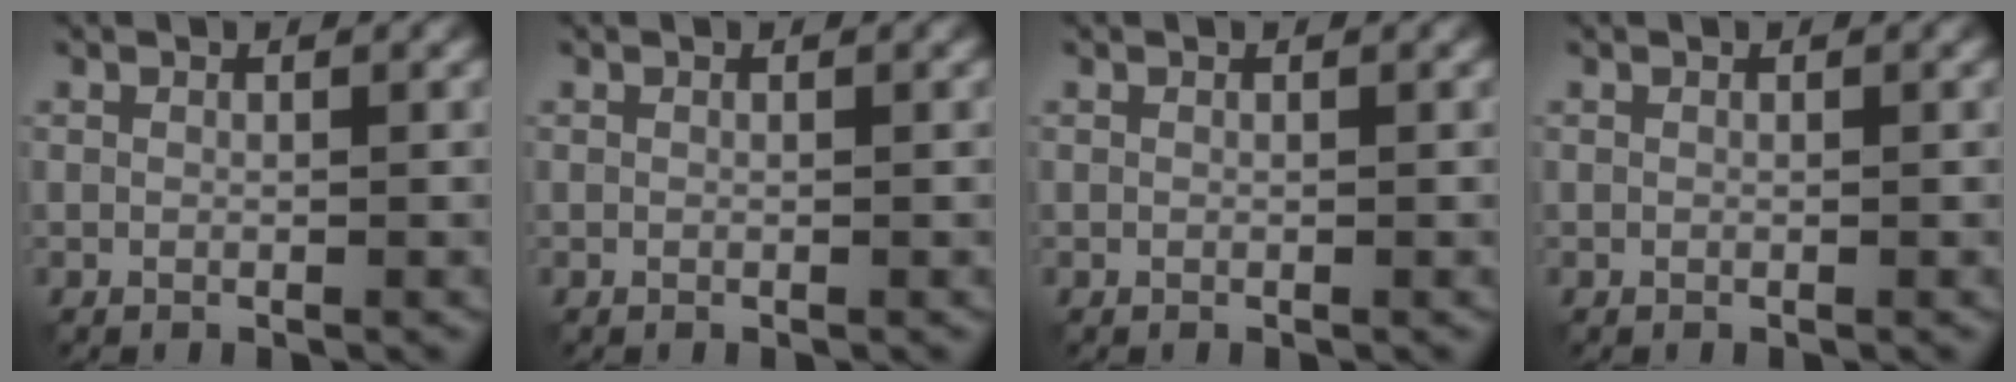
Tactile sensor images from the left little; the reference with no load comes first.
{"total": 0.0}
{"total": 0.0}
{"total": 0.0}